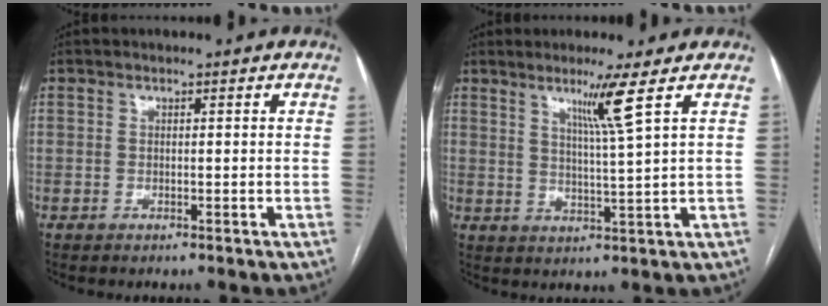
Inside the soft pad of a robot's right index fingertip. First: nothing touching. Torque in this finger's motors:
{"motor_torque": [0.33, 0.26, 0.12, 0.05]}